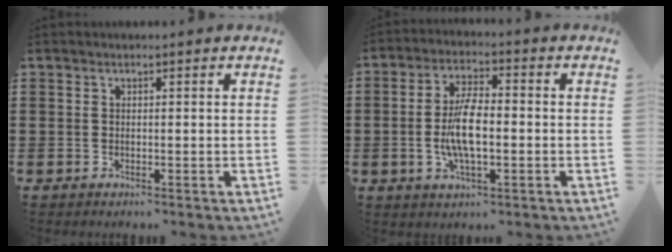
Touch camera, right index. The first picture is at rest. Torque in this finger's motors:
{"motor_torque": [2.14, 0.00, 1.01, 0.21]}